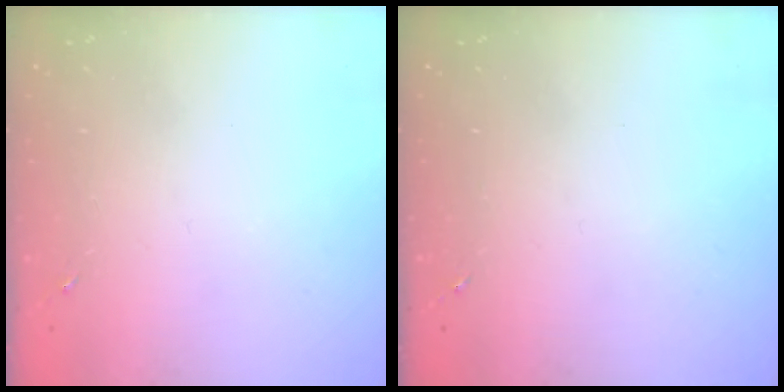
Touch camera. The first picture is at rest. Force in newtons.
{"total": 0.0}